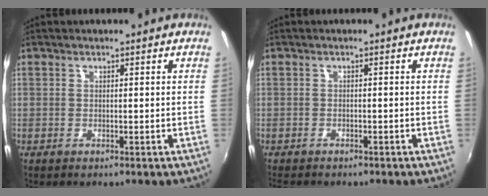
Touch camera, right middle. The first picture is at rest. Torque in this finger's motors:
{"motor_torque": [0.20, -0.24, 0.02, 0.03]}